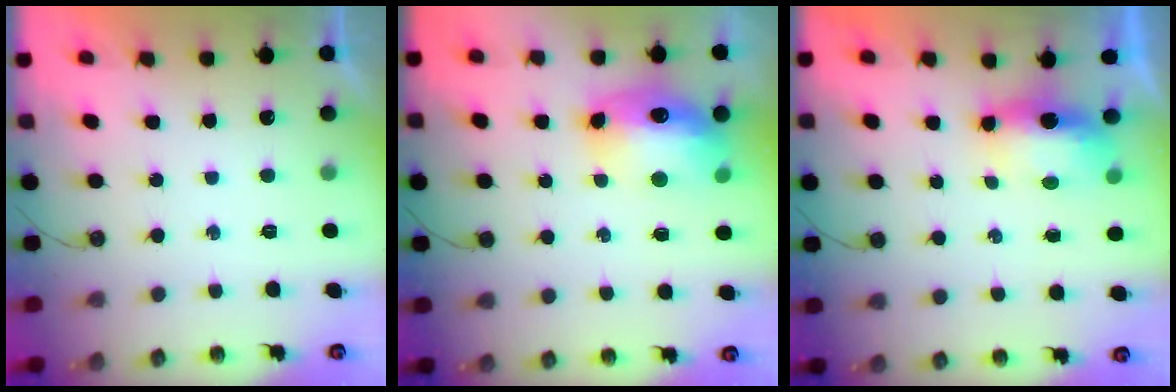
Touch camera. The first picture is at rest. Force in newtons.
{"total": 14.4, "press": 14.4, "slide": 1.3}
{"total": 6.3, "press": 6.3, "slide": 0.5}